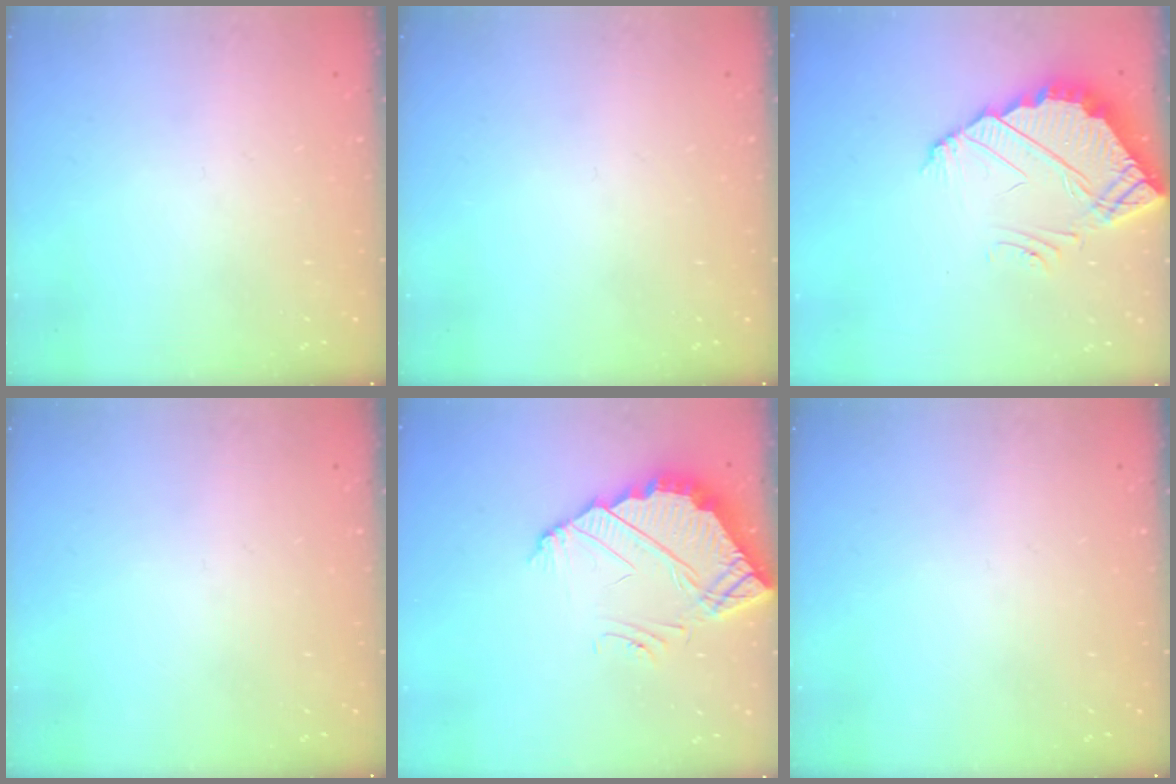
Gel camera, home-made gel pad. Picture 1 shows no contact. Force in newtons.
{"total": 0.0}
{"total": 4.2, "press": 4.2, "slide": 0.6}
{"total": 0.0}
{"total": 4.7, "press": 4.7, "slide": 0.4}
{"total": 0.0}